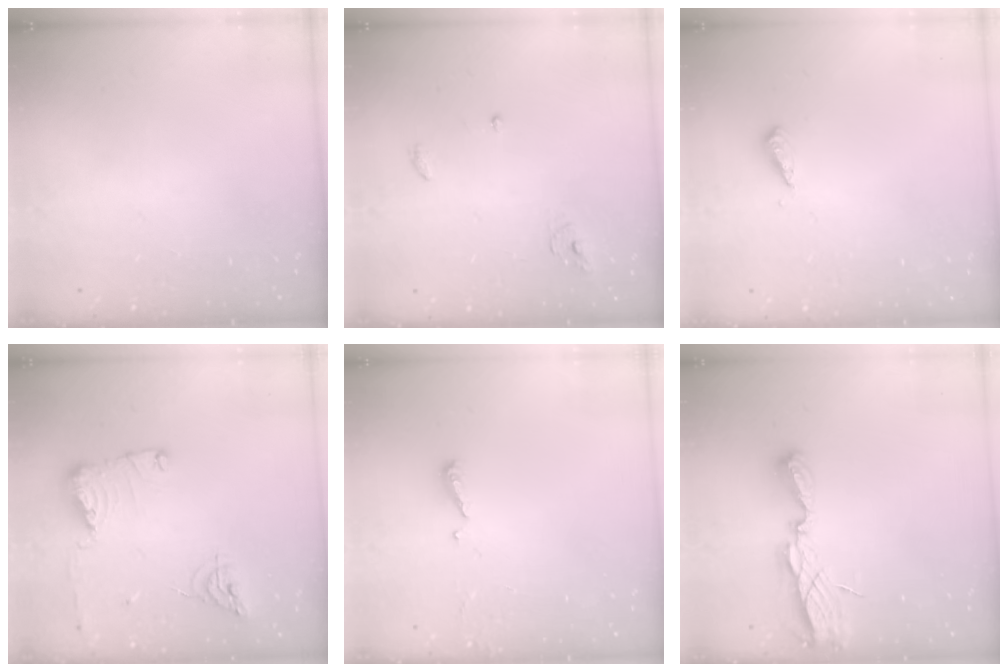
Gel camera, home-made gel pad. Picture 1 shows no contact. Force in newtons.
{"total": 3.9, "press": 3.9, "slide": 0.2}
{"total": 2.8, "press": 2.8, "slide": 0.7}
{"total": 12.0, "press": 11.9, "slide": 1.6}
{"total": 4.9, "press": 4.8, "slide": 0.4}
{"total": 6.2, "press": 6.2, "slide": 0.0}